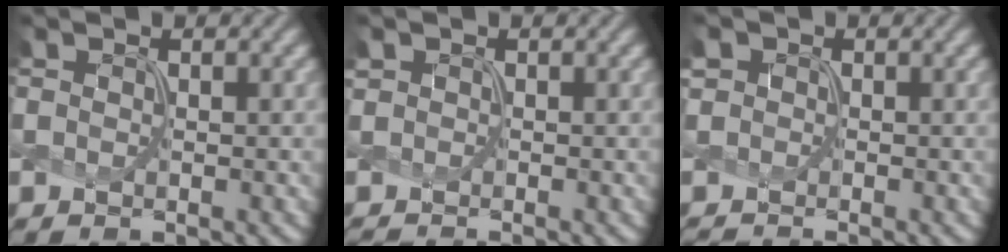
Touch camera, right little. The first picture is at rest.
{"total": 0.9, "force": [-0.7, 0.5, 0.0], "torque": [-0.012, -0.007, -0.021]}
{"total": 1.6, "force": [-1.0, 1.2, 0.2], "torque": [-0.017, -0.006, -0.028]}